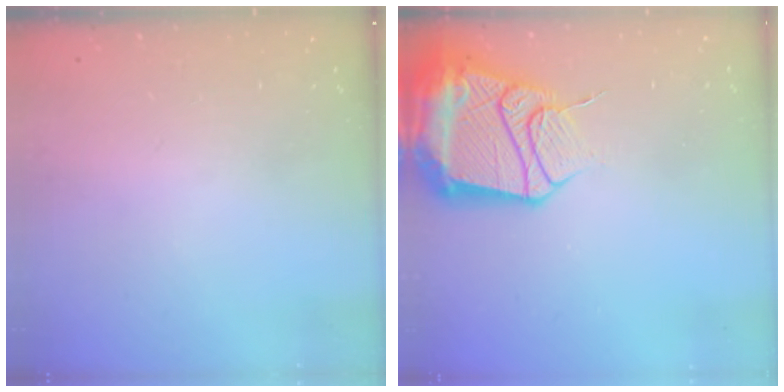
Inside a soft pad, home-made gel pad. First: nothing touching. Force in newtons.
{"total": 20.6, "press": 20.5, "slide": 2.3}